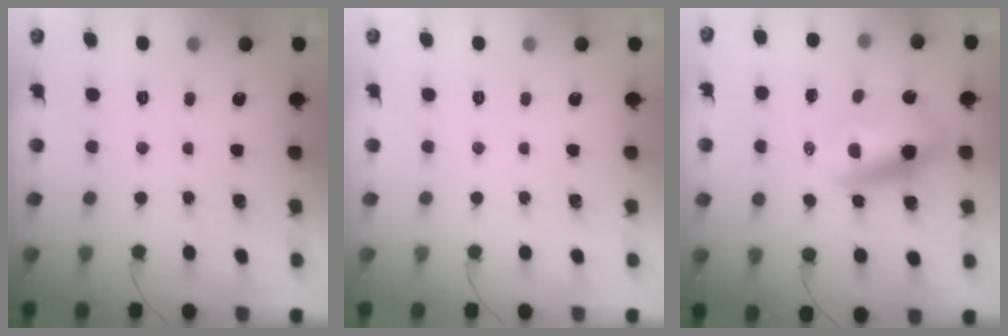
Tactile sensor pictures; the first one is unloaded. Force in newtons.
{"total": 0.0}
{"total": 10.0, "press": 9.7, "slide": 2.3}